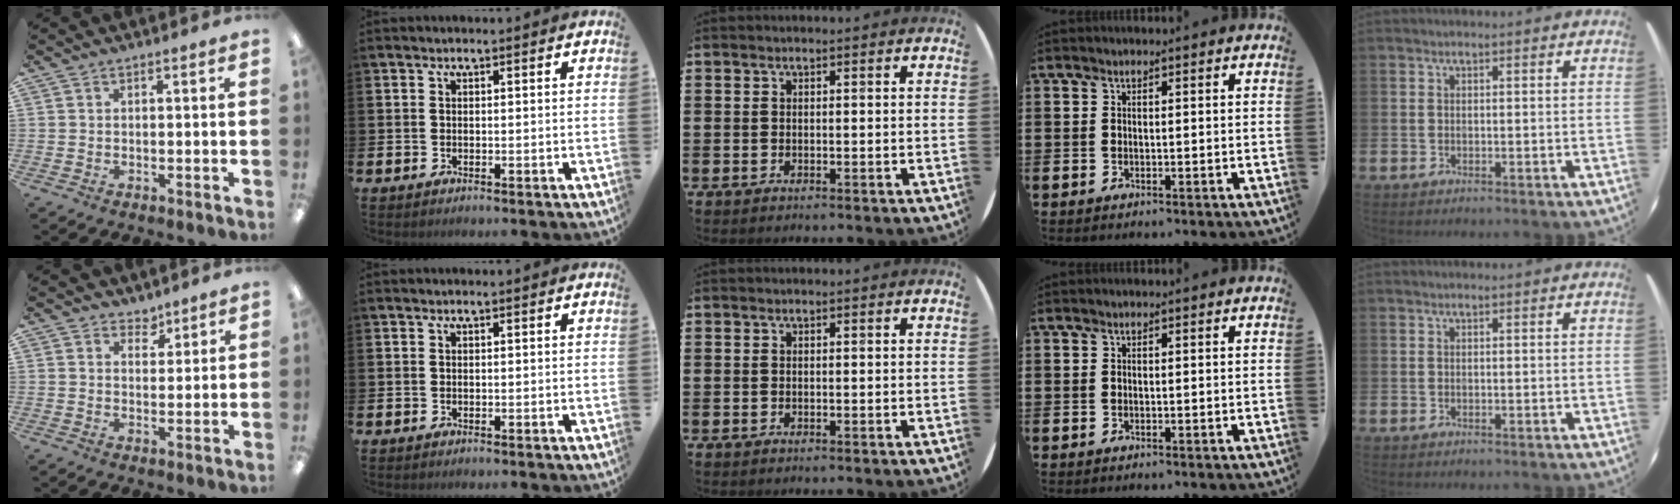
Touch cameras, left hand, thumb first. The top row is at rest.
{"thumb": {"total": 3.4, "force": [2.8, 1.7, 0.6], "torque": [0.007, -0.020, 0.048]}}